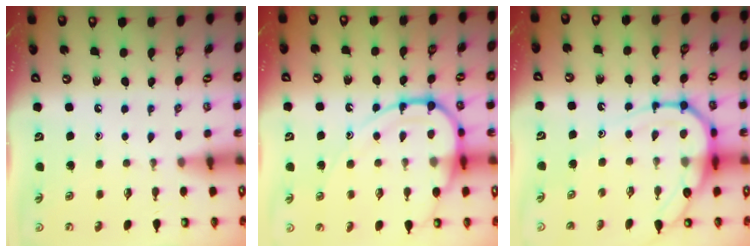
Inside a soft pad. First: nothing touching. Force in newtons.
{"total": 13.5, "press": 13.4, "slide": 1.2}
{"total": 11.8, "press": 11.7, "slide": 1.1}